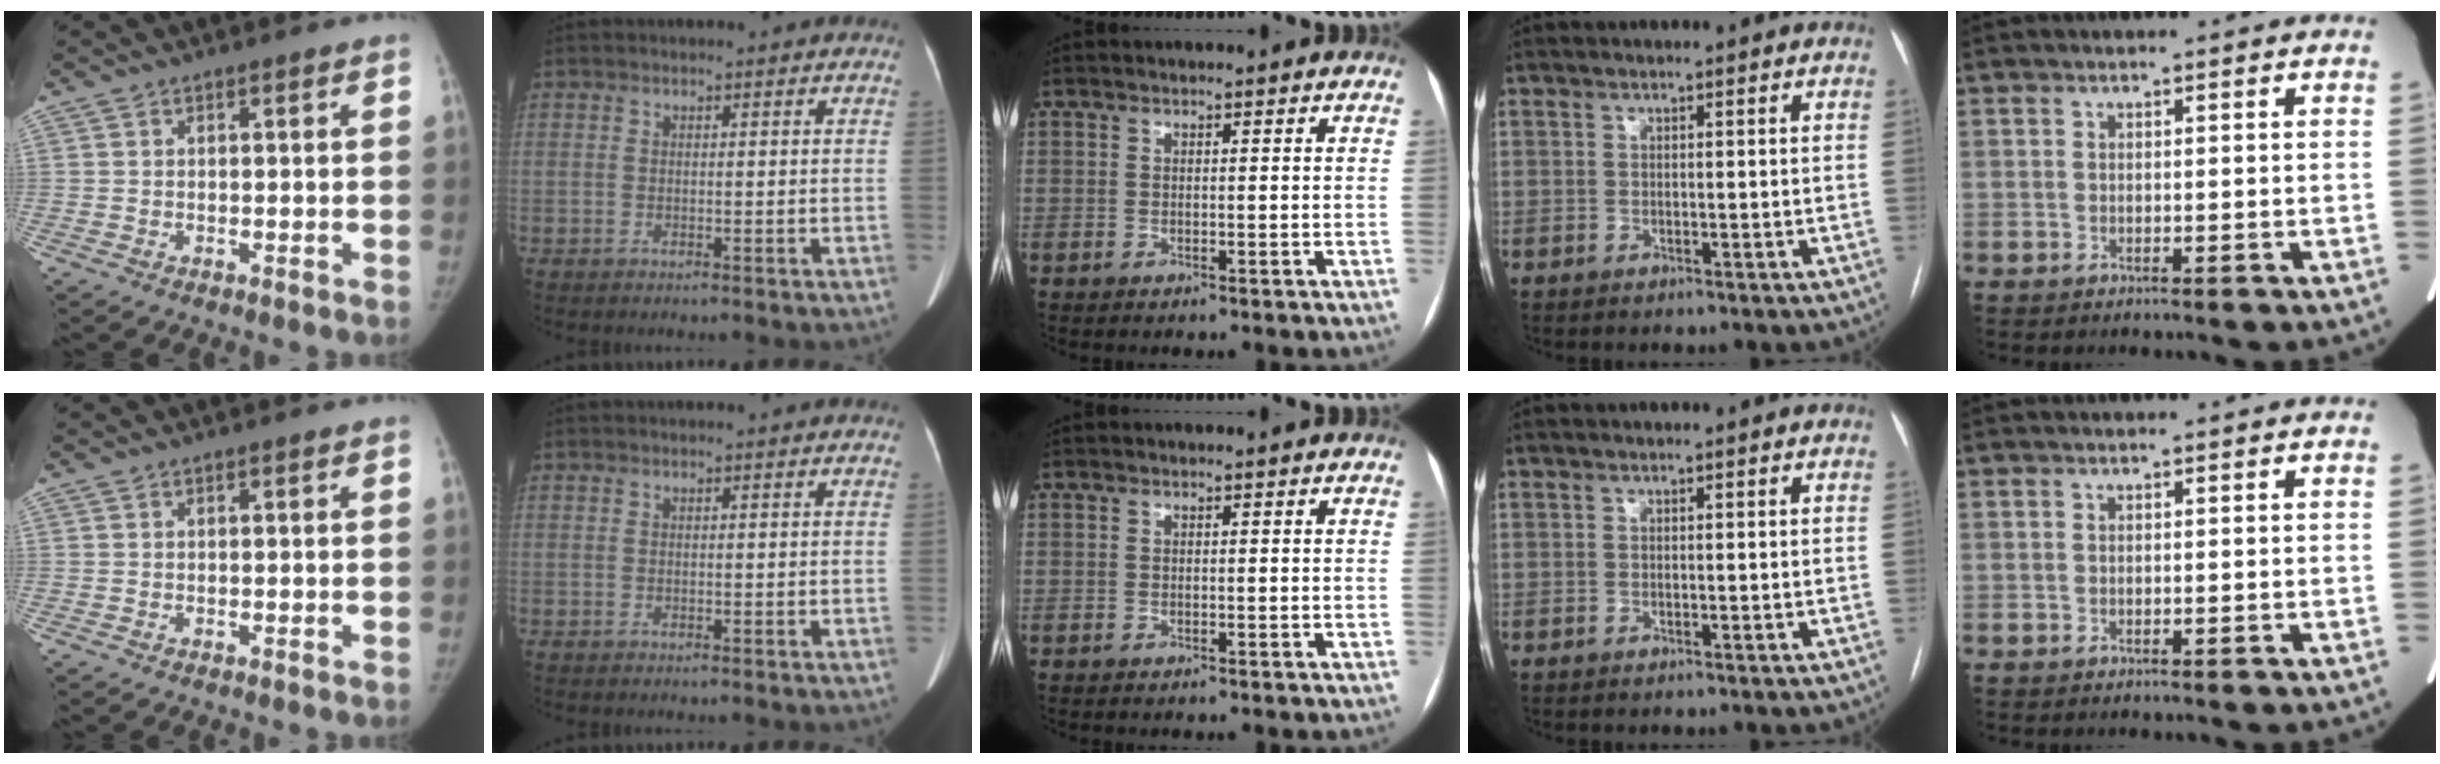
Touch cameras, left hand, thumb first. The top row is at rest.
{}